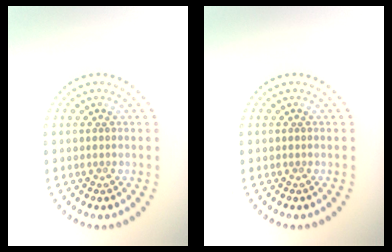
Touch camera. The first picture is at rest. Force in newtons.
{"total": 0.0}